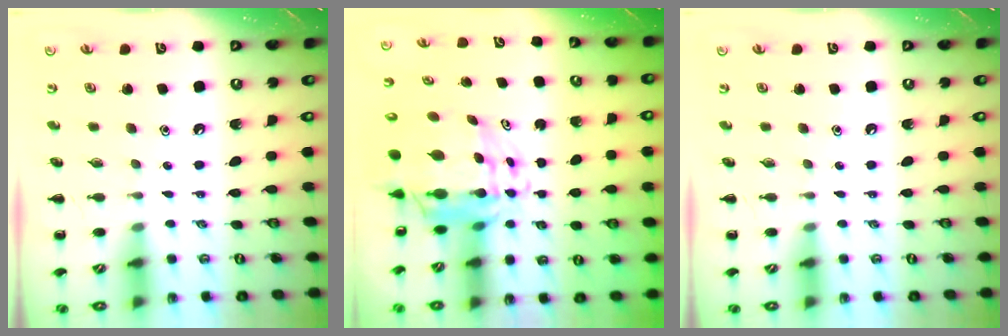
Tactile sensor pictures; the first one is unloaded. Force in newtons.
{"total": 10.8, "press": 10.4, "slide": 2.9}
{"total": 0.0}